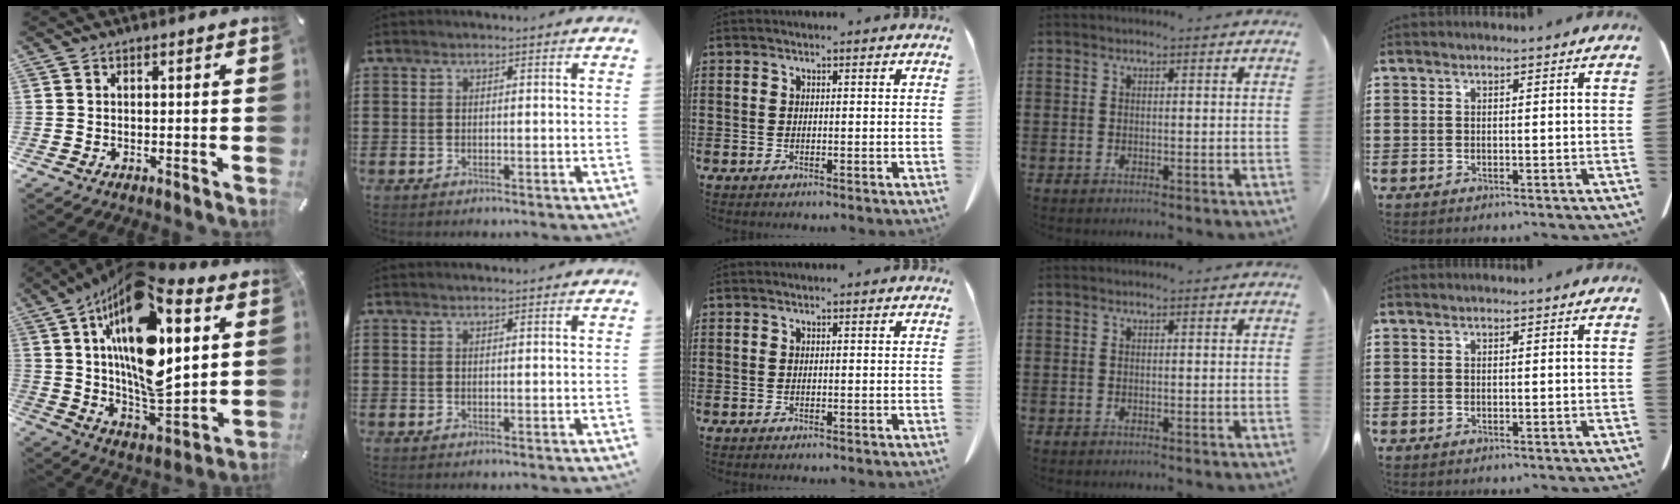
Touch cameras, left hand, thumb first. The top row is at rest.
{"thumb": {"total": 25.4, "force": [9.8, 12.2, 20.0], "torque": [-0.372, -0.056, 0.163]}, "index": {"total": 0.9, "force": [0.8, -0.1, 0.3], "torque": [-0.008, -0.001, 0.015]}}